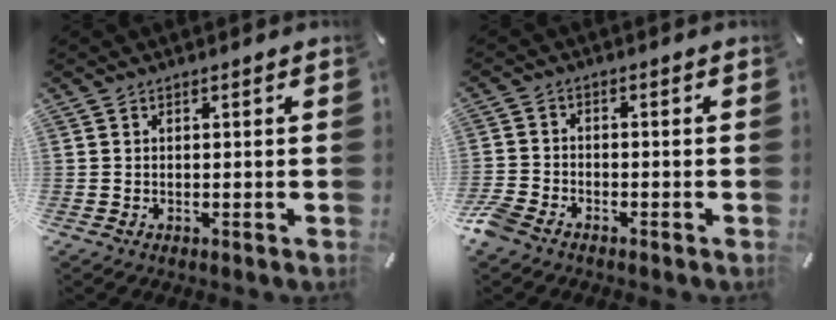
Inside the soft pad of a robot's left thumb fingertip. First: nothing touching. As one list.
[{"total": 3.9, "force": [-3.0, 2.0, 1.4], "torque": [-0.046, 0.009, -0.064]}]